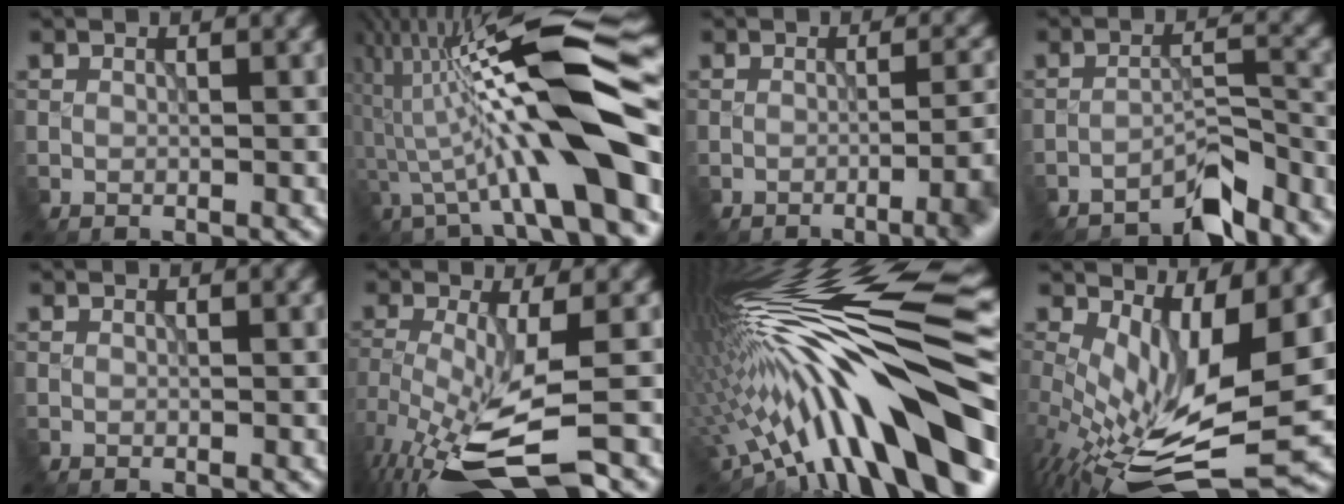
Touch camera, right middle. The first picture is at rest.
{"total": 13.6, "force": [-2.3, 2.2, 13.2], "torque": [-0.233, 0.034, -0.033]}
{"total": 5.6, "force": [-2.5, 1.8, 4.6], "torque": [-0.047, 0.004, -0.029]}
{"total": 6.2, "force": [-5.8, 1.2, 1.9], "torque": [-0.027, 0.008, -0.094]}
{"total": 0.0}
{"total": 8.6, "force": [-4.6, 2.1, 6.9], "torque": [-0.160, -0.018, -0.084]}
{"total": 17.1, "force": [-3.2, 4.2, 16.3], "torque": [-0.239, 0.039, -0.070]}
{"total": 9.6, "force": [0.0, 3.3, 9.0], "torque": [-0.193, -0.031, 0.015]}